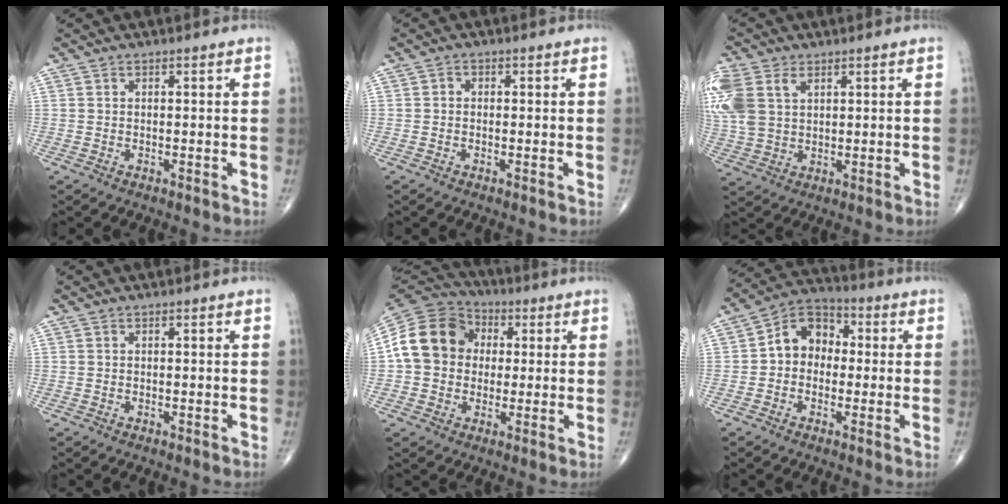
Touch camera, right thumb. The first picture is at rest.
{"total": 1.0, "force": [-0.1, 0.9, 0.5], "torque": [-0.001, 0.003, -0.007]}
{"total": 14.9, "force": [5.1, 10.4, 9.4], "torque": [-0.253, 0.011, 0.105]}
{"total": 0.0}
{"total": 15.2, "force": [1.5, 12.7, 8.1], "torque": [-0.140, 0.031, 0.022]}
{"total": 9.2, "force": [0.1, 7.3, 5.6], "torque": [-0.061, 0.035, -0.014]}